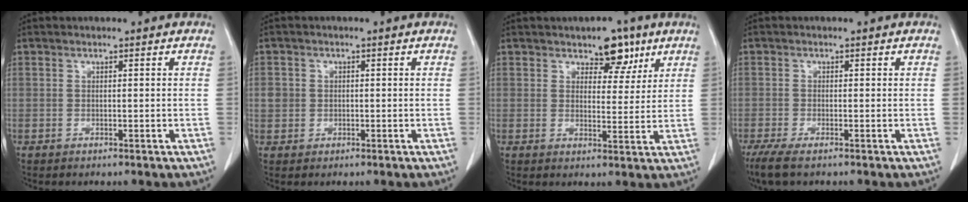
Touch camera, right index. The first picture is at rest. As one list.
[{"total": 2.5, "force": [0.2, 2.4, 0.7], "torque": [-0.006, 0.010, 0.010]}, {"total": 5.7, "force": [3.7, 3.0, 3.1], "torque": [-0.031, 0.001, 0.053]}, {"total": 3.6, "force": [-2.5, 0.7, 2.6], "torque": [-0.052, -0.010, -0.046]}]